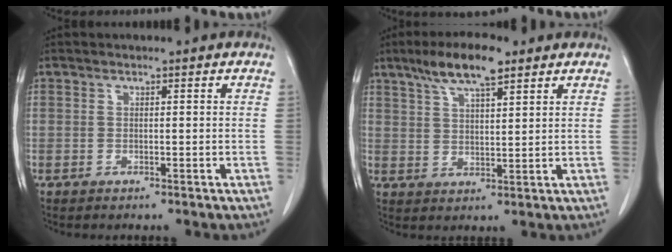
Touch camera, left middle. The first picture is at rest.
{"total": 8.3, "force": [5.7, 1.7, 5.8], "torque": [-0.113, 0.012, 0.102]}